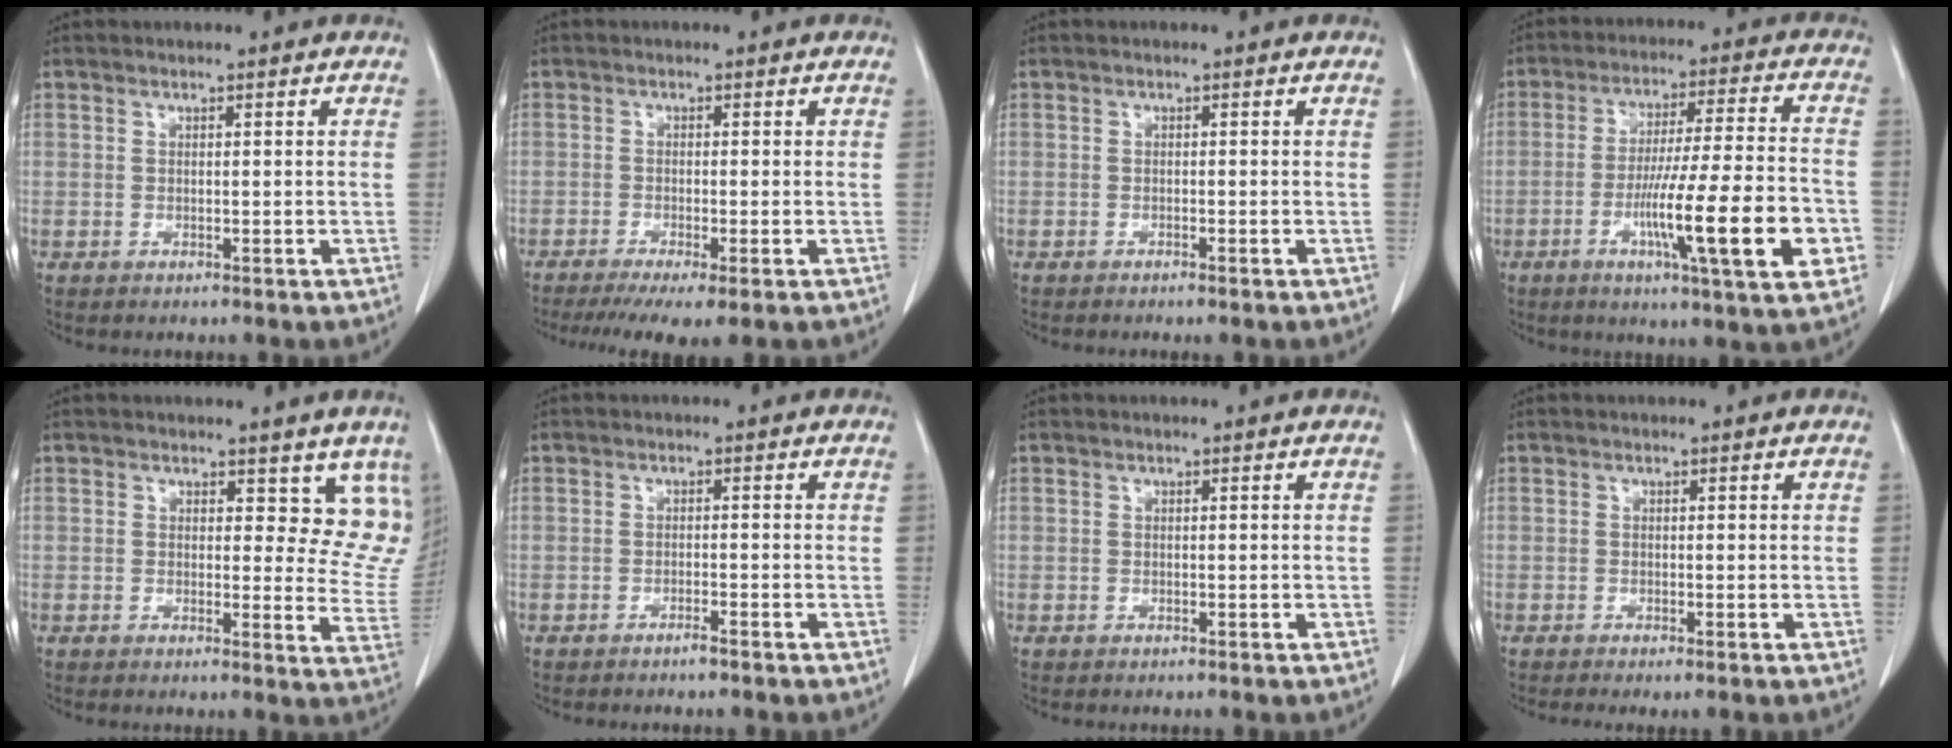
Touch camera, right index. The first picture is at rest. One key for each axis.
{"total": 6.5, "fx": -4.3, "fy": 0.7, "fz": 4.7, "tx": -0.074, "ty": -0.015, "tz": -0.071}
{"total": 0.7, "fx": -0.6, "fy": -0.1, "fz": 0.4, "tx": -0.011, "ty": 0.000, "tz": -0.007}
{"total": 17.3, "fx": -5.6, "fy": 0.5, "fz": 16.3, "tx": -0.239, "ty": -0.010, "tz": -0.084}
{"total": 9.4, "fx": 7.5, "fy": 4.5, "fz": 3.3, "tx": -0.001, "ty": -0.027, "tz": 0.063}
{"total": 1.2, "fx": -1.0, "fy": -0.1, "fz": 0.6, "tx": -0.015, "ty": 0.000, "tz": -0.016}
{"total": 0.0}
{"total": 0.9, "fx": -0.5, "fy": 0.1, "fz": 0.8, "tx": -0.015, "ty": -0.004, "tz": -0.009}